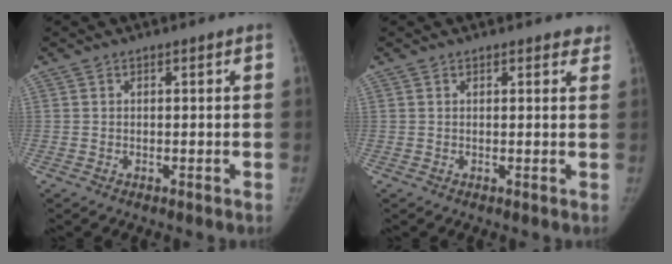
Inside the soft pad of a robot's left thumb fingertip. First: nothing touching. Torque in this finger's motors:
{"motor_torque": [0.20, -0.05, 0.48, -0.10, 0.02]}